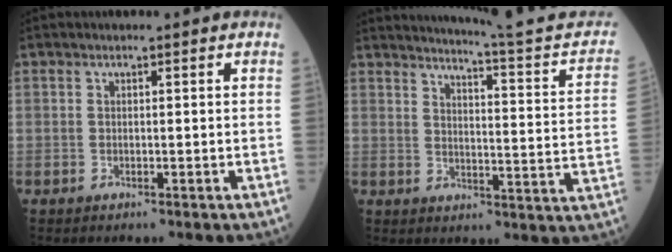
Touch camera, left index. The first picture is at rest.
{"total": 17.1, "force": [16.2, -0.8, 5.5], "torque": [-0.079, -0.072, 0.189]}